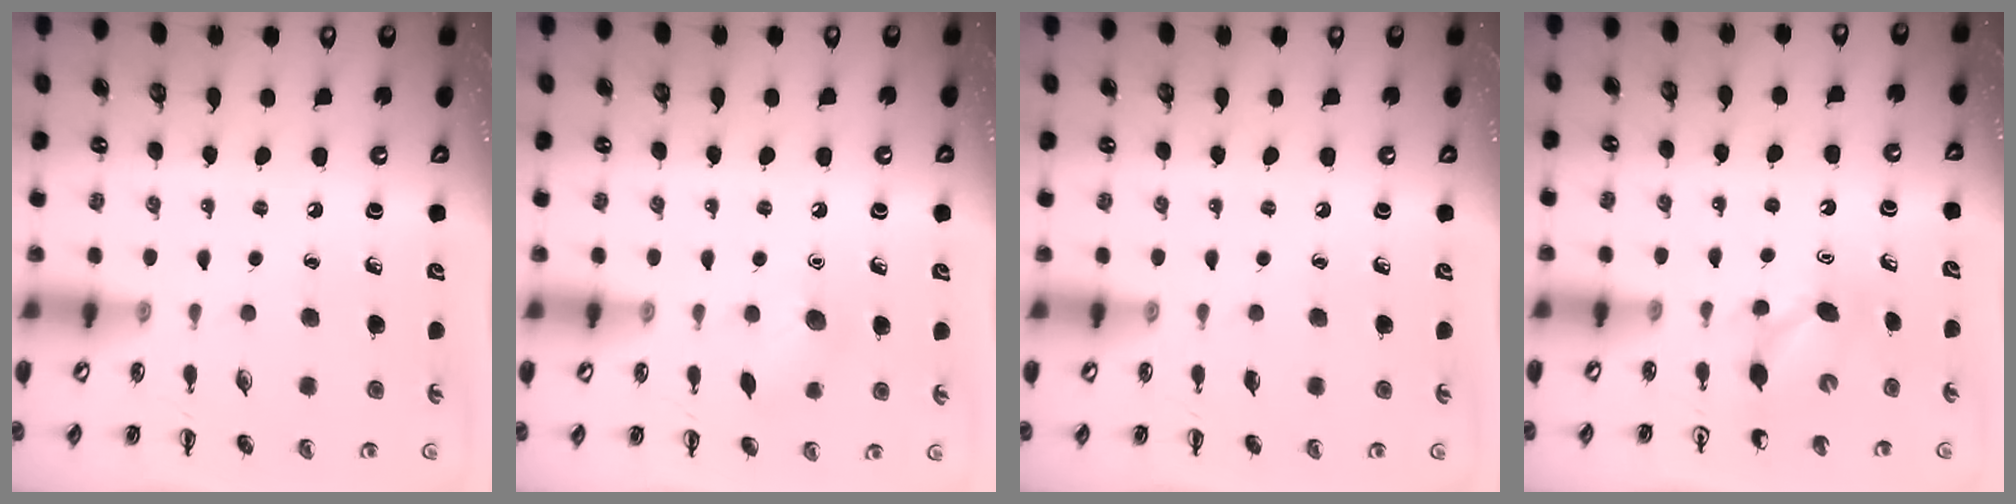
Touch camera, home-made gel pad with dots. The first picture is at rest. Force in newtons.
{"total": 6.1, "press": 6.0, "slide": 1.4}
{"total": 0.0}
{"total": 2.9, "press": 2.7, "slide": 1.1}